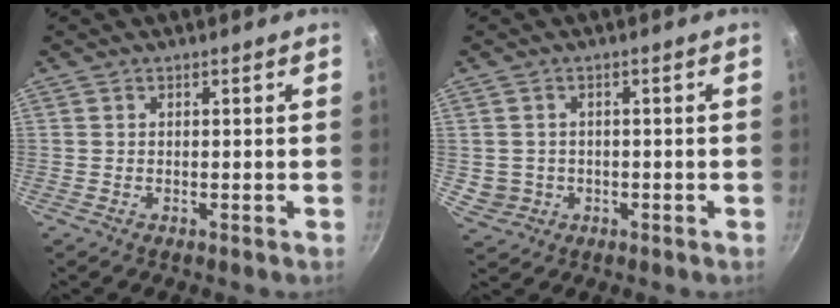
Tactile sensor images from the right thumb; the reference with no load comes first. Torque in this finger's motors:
{"motor_torque": [0.25, 0.05, -0.20, 0.06, -0.05]}